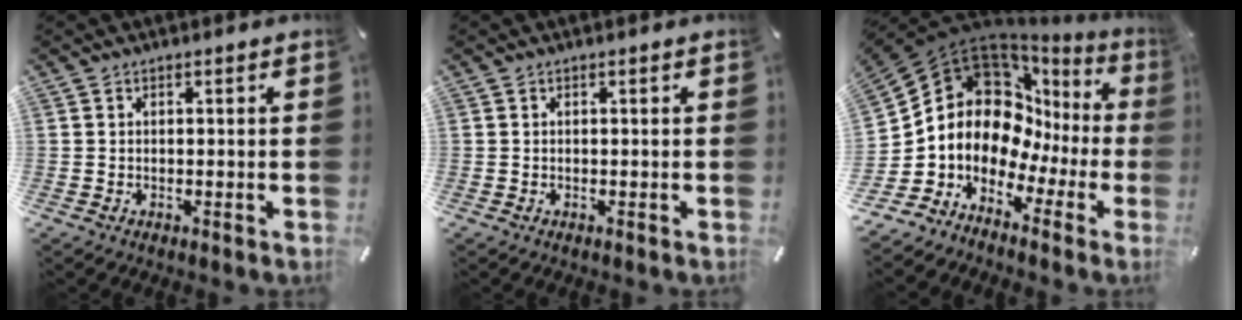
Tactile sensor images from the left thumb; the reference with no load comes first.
{"total": 0.0}
{"total": 12.4, "force": [3.1, 10.4, 6.1], "torque": [-0.134, -0.067, 0.052]}